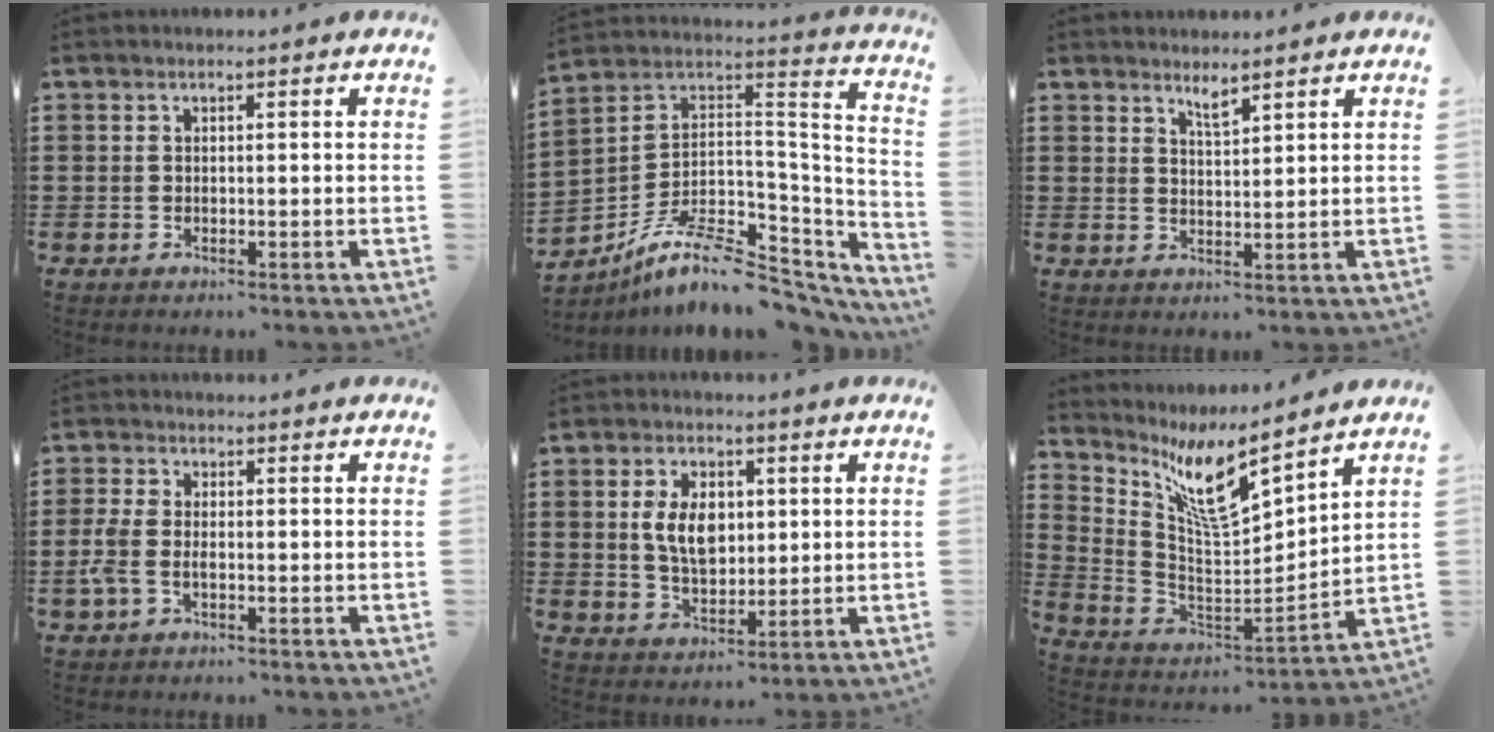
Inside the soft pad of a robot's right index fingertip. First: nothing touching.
{"total": 10.1, "force": [-6.8, 3.7, 6.5], "torque": [-0.130, 0.008, -0.130]}
{"total": 2.3, "force": [2.1, 0.3, 0.8], "torque": [-0.020, 0.003, 0.038]}
{"total": 3.5, "force": [-1.2, 1.6, 2.9], "torque": [-0.078, -0.008, -0.029]}
{"total": 7.1, "force": [1.1, 4.4, 5.4], "torque": [-0.122, 0.008, 0.012]}
{"total": 9.2, "force": [6.4, 1.9, 6.3], "torque": [-0.147, -0.027, 0.112]}